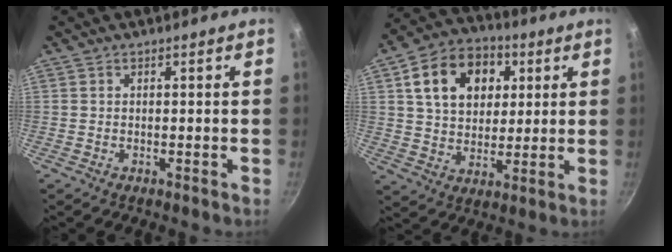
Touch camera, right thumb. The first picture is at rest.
{"total": 16.1, "force": [4.9, 11.9, 9.7], "torque": [-0.135, 0.007, 0.074]}